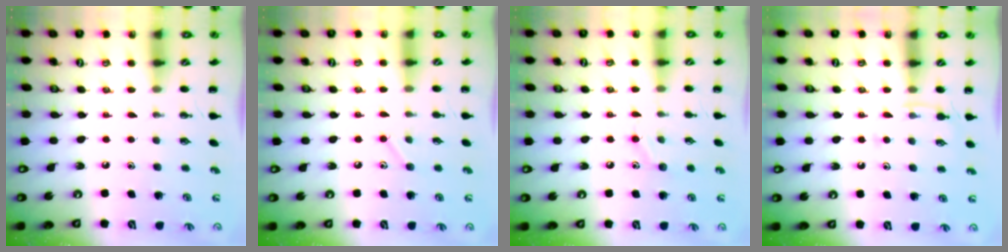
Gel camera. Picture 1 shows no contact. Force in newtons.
{"total": 6.3, "press": 6.0, "slide": 1.9}
{"total": 6.8, "press": 6.6, "slide": 1.3}
{"total": 5.9, "press": 5.8, "slide": 1.4}